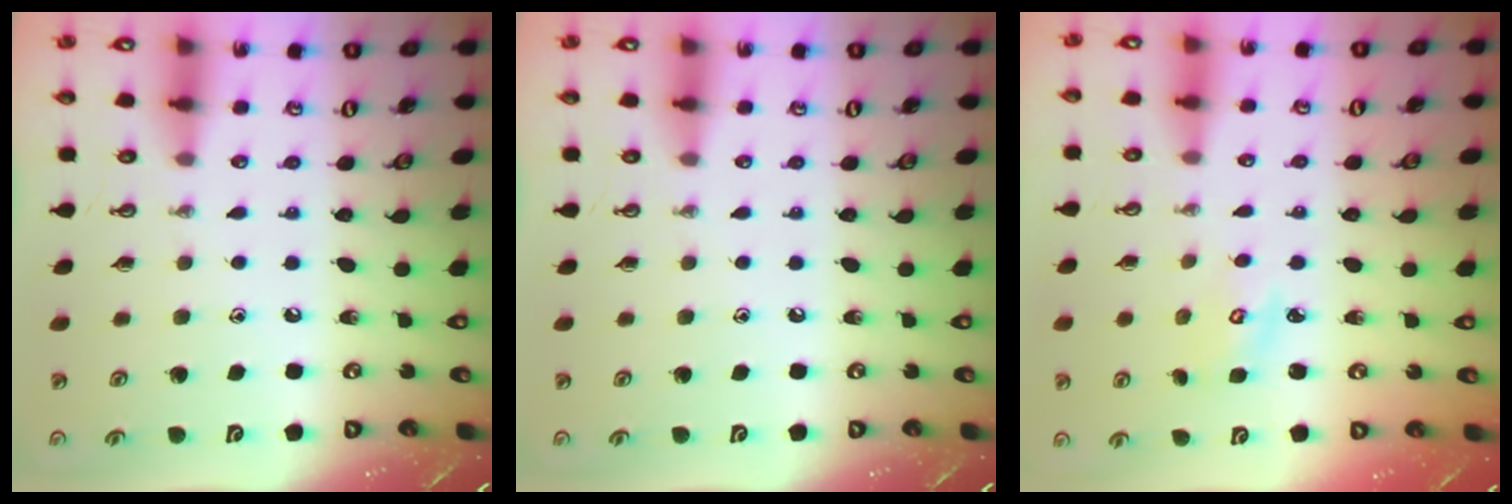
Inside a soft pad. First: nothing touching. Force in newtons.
{"total": 0.0}
{"total": 3.2, "press": 3.2, "slide": 0.3}